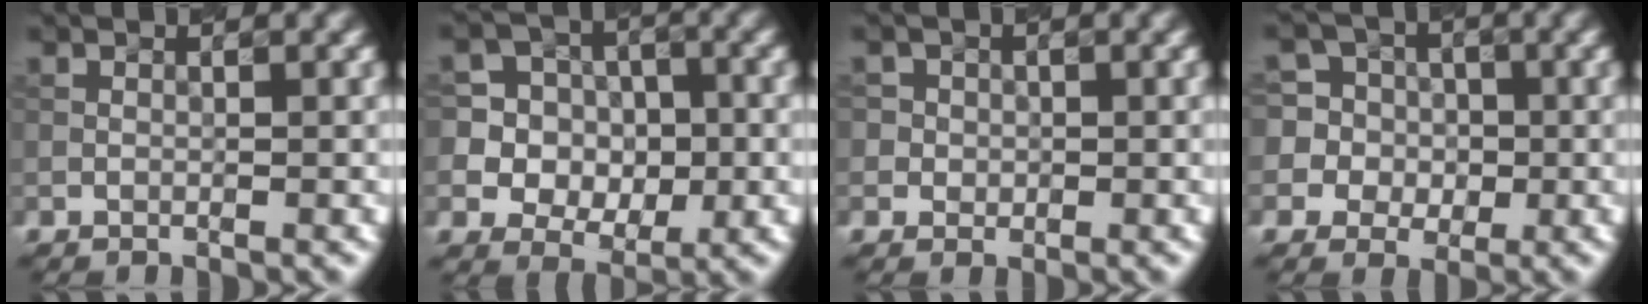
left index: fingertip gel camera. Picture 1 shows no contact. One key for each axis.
{"total": 9.1, "fx": 0.1, "fy": 8.5, "fz": 3.4, "tx": -0.100, "ty": 0.039, "tz": -0.002}
{"total": 2.9, "fx": 1.0, "fy": 2.5, "fz": 1.0, "tx": -0.011, "ty": 0.013, "tz": 0.007}
{"total": 7.8, "fx": 1.2, "fy": 7.4, "fz": 2.1, "tx": -0.066, "ty": 0.046, "tz": 0.014}